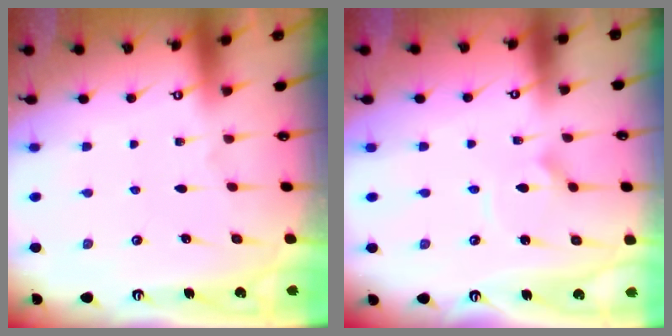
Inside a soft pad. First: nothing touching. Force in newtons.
{"total": 2.5, "press": 2.5, "slide": 0.2}